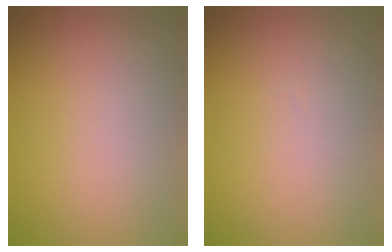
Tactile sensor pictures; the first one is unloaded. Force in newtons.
{"total": 0.0}